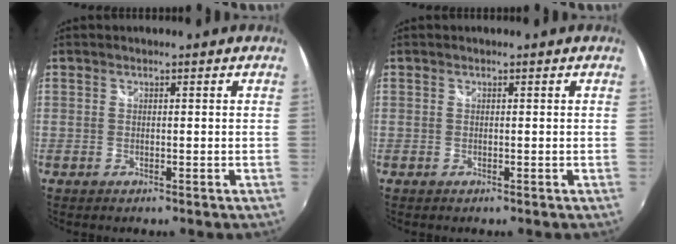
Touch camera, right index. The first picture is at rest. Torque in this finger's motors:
{"motor_torque": [0.02, 0.02, 0.00, 0.00]}